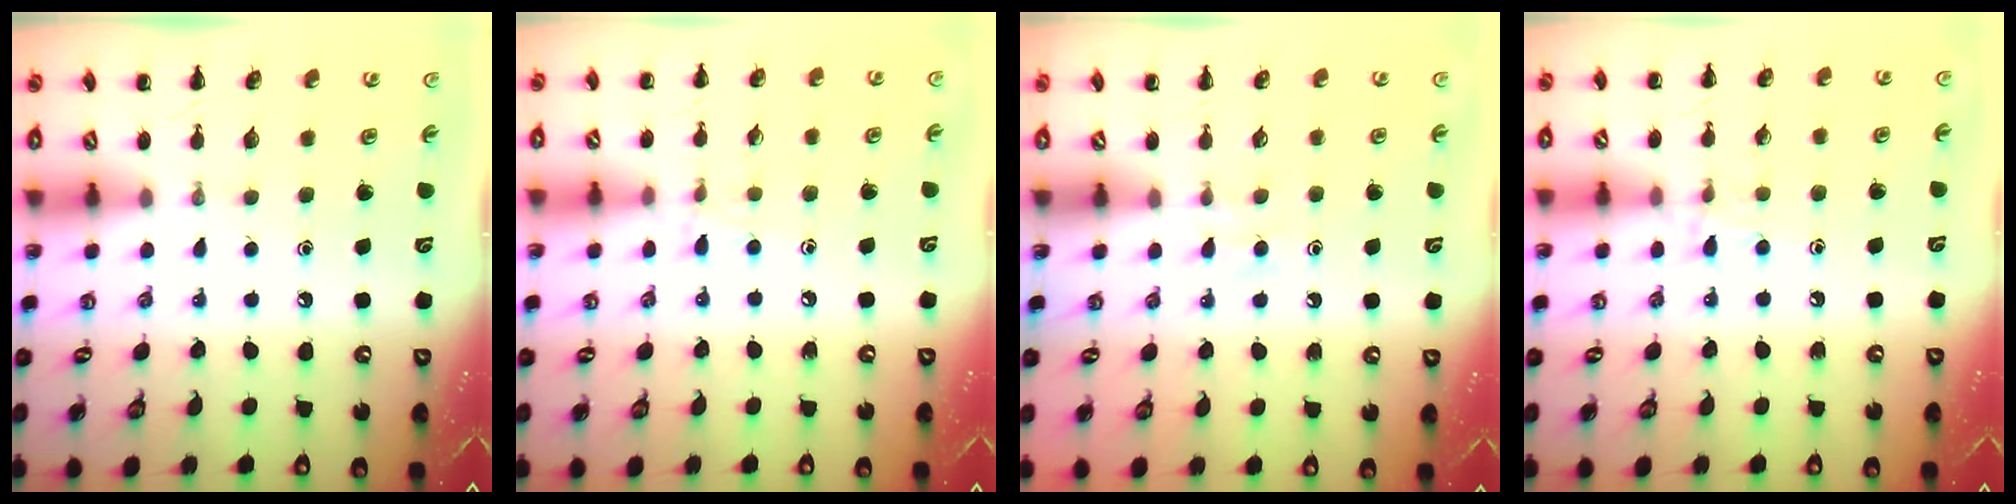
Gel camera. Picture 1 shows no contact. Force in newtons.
{"total": 6.7, "press": 6.3, "slide": 2.3}
{"total": 2.6, "press": 2.5, "slide": 0.9}
{"total": 6.9, "press": 6.7, "slide": 1.5}